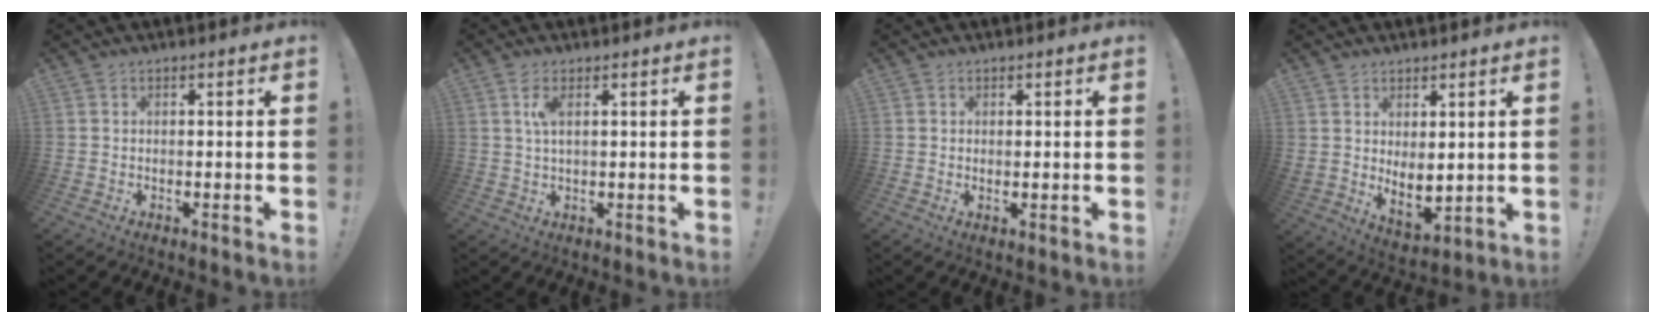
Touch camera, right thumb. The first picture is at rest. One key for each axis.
{"total": 4.1, "fx": 1.4, "fy": 1.1, "fz": 3.6, "tx": -0.065, "ty": -0.002, "tz": 0.022}
{"total": 0.9, "fx": 0.6, "fy": 0.2, "fz": 0.6, "tx": -0.001, "ty": -0.004, "tz": 0.009}
{"total": 6.0, "fx": 3.0, "fy": 3.1, "fz": 4.2, "tx": -0.049, "ty": -0.039, "tz": 0.063}